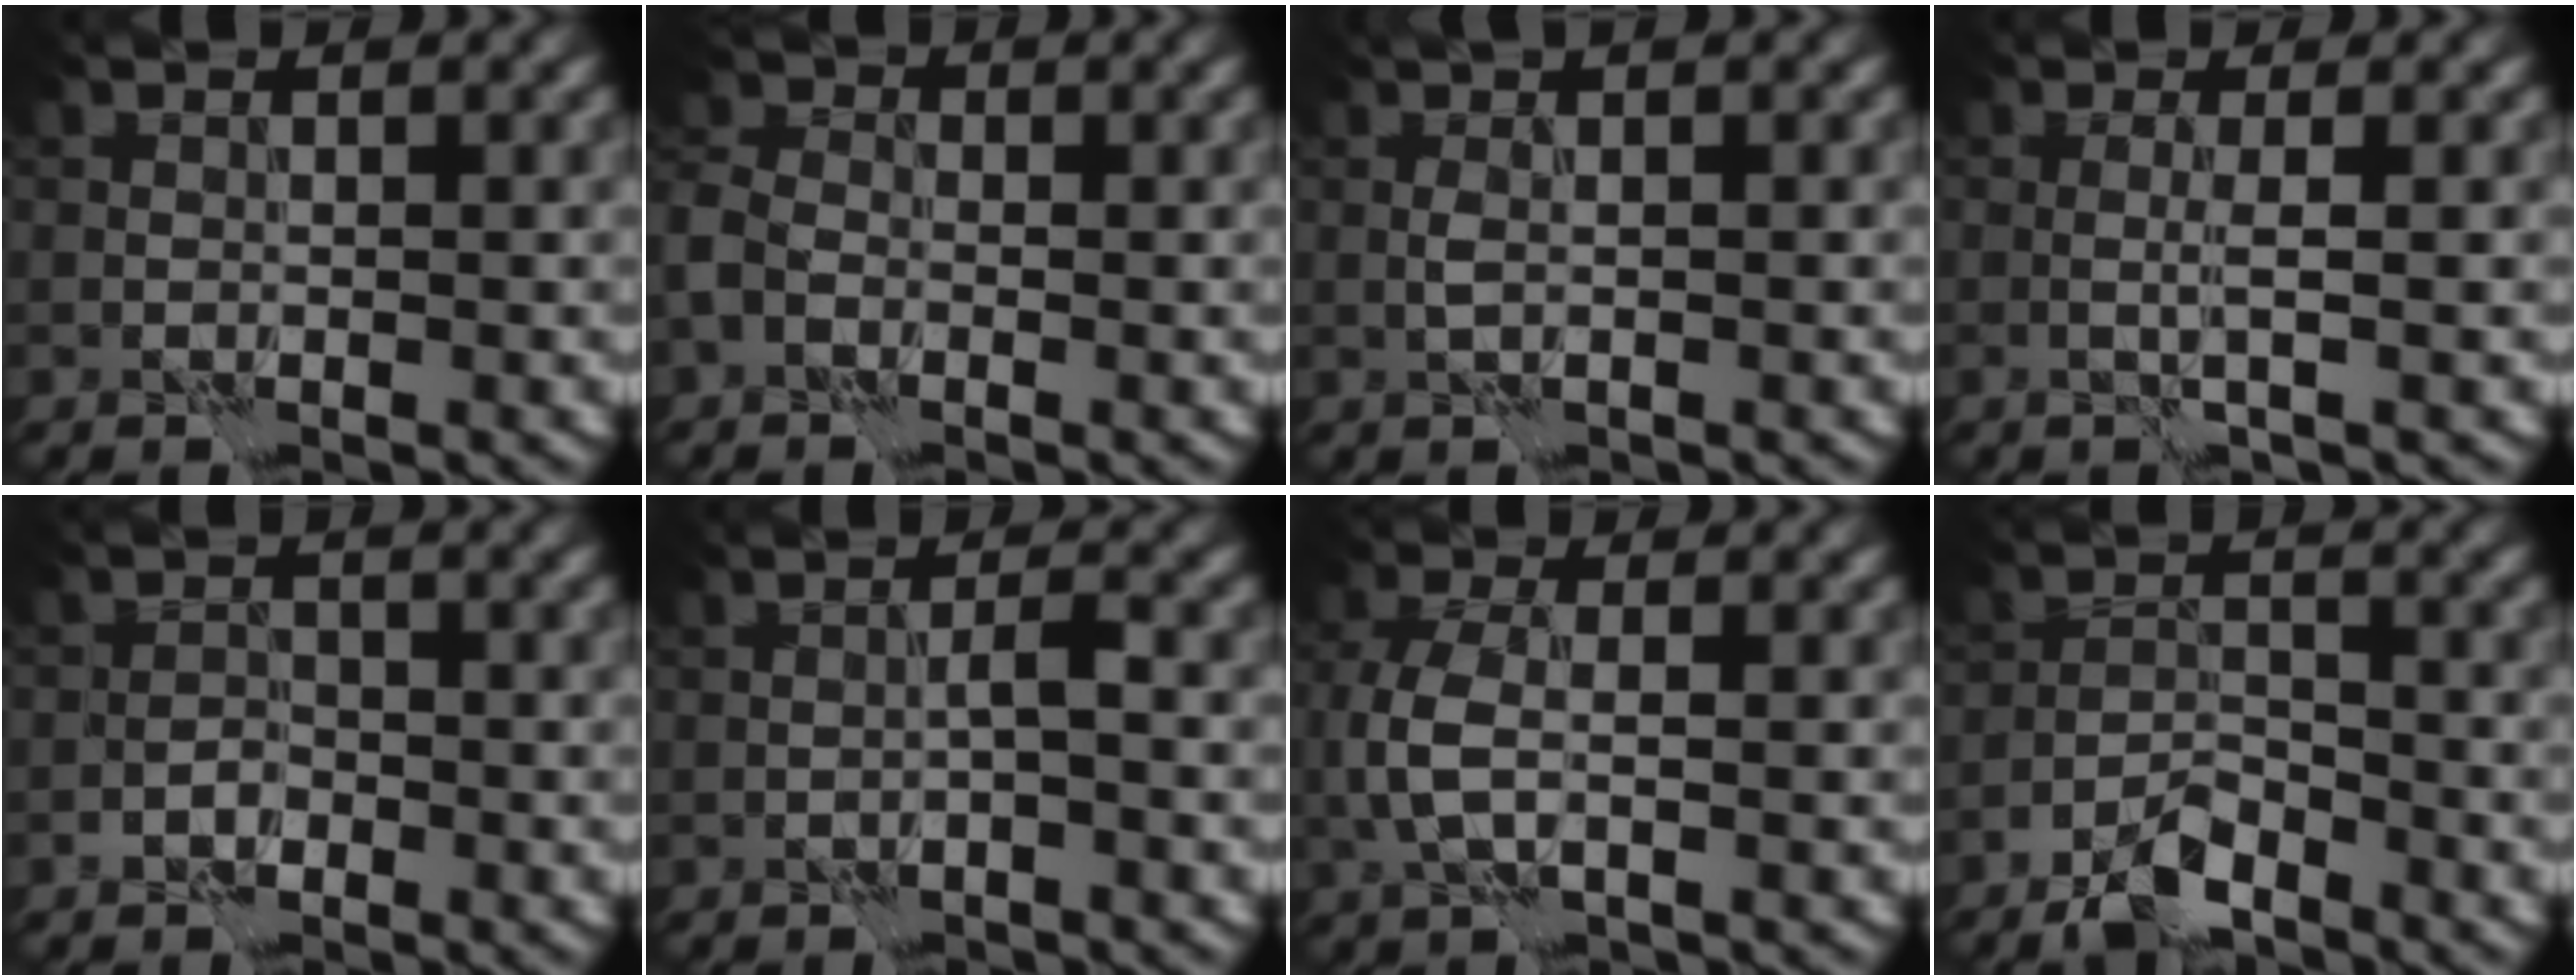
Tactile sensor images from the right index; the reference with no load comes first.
{"total": 3.1, "force": [-1.1, 2.3, 1.7], "torque": [-0.046, 0.004, -0.037]}
{"total": 1.3, "force": [0.6, 0.0, 1.2], "torque": [-0.024, 0.001, 0.004]}
{"total": 1.7, "force": [0.2, 0.3, 1.6], "torque": [-0.033, 0.000, -0.002]}
{"total": 1.0, "force": [-0.6, 0.7, 0.4], "torque": [-0.005, 0.005, -0.013]}
{"total": 1.3, "force": [-0.4, 0.0, 1.2], "torque": [-0.022, 0.008, -0.010]}
{"total": 3.7, "force": [-0.1, 1.8, 3.2], "torque": [-0.084, 0.001, -0.005]}
{"total": 3.7, "force": [-2.8, 1.2, 2.0], "torque": [-0.039, 0.004, -0.062]}